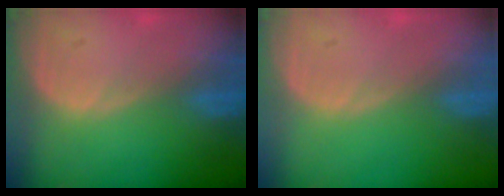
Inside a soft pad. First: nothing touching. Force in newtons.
{"total": 0.0}